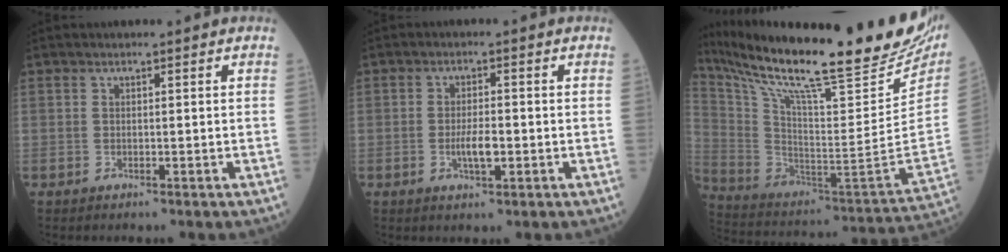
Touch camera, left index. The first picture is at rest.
{"total": 3.4, "force": [-0.9, 0.9, 3.2], "torque": [-0.064, -0.001, -0.013]}
{"total": 34.2, "force": [27.7, 3.8, 19.7], "torque": [-0.348, -0.084, 0.409]}